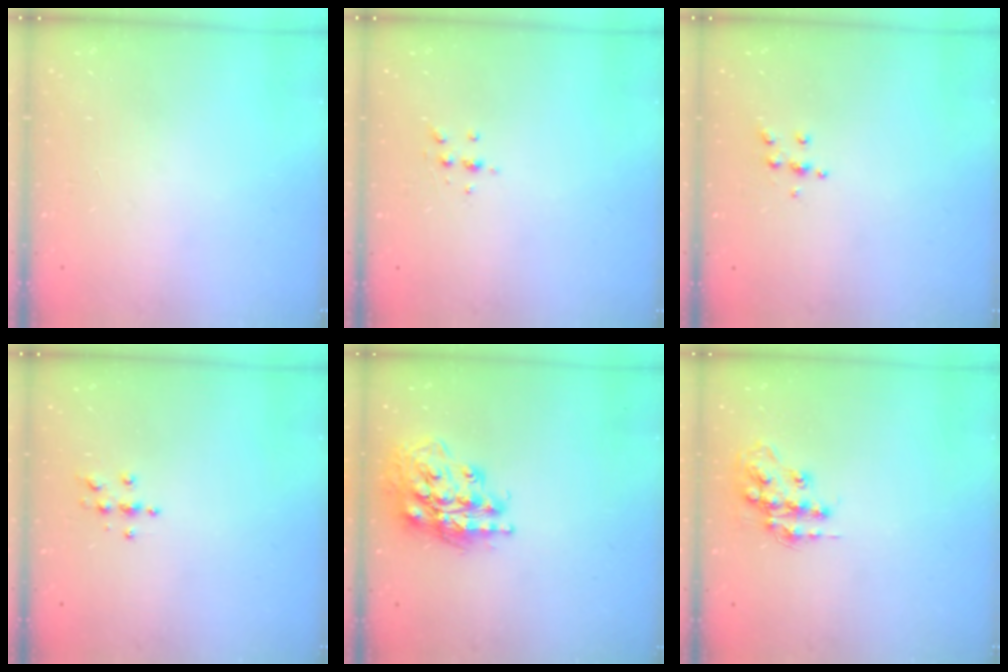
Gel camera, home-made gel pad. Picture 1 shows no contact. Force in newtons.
{"total": 4.4, "press": 4.4, "slide": 0.7}
{"total": 5.3, "press": 5.2, "slide": 0.5}
{"total": 4.0, "press": 3.9, "slide": 0.4}
{"total": 17.9, "press": 17.8, "slide": 1.9}
{"total": 13.3, "press": 13.3, "slide": 0.8}